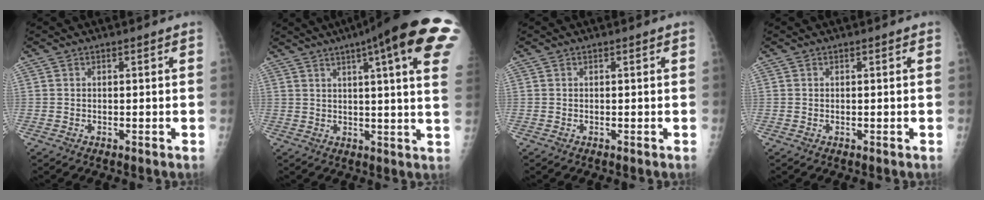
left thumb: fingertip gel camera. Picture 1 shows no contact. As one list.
[{"total": 23.0, "force": [11.8, 3.4, 19.5], "torque": [-0.230, -0.002, 0.138]}, {"total": 0.0}, {"total": 0.0}]